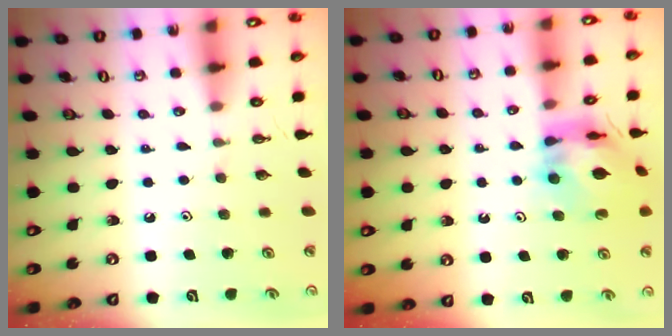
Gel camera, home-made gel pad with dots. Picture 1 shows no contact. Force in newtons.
{"total": 11.4, "press": 11.3, "slide": 1.4}